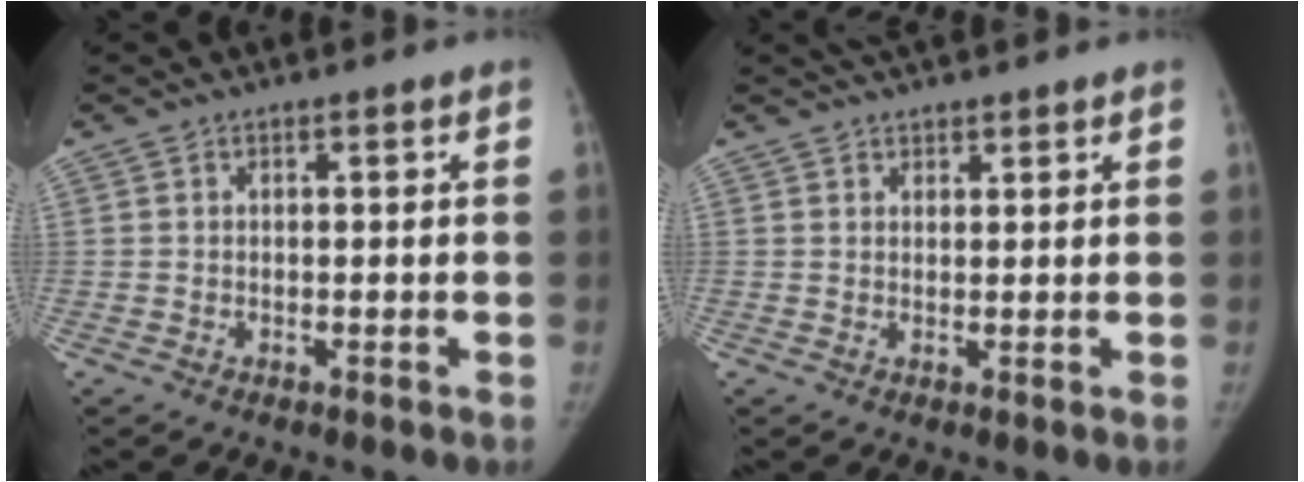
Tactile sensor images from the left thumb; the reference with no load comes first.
{"total": 4.1, "force": [3.7, 1.0, 1.4], "torque": [-0.002, 0.012, 0.058]}